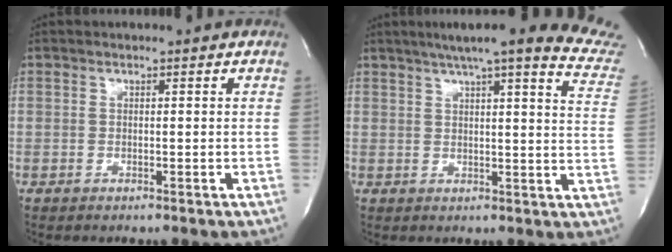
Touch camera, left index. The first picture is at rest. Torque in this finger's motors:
{"motor_torque": [0.26, -0.32, 0.19, 0.01]}